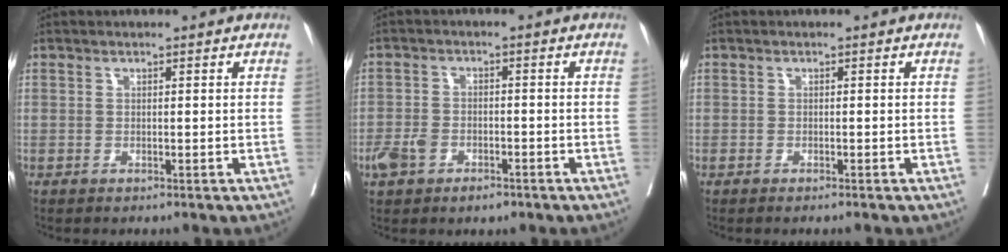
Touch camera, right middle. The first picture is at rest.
{"total": 5.1, "force": [-2.7, 3.1, 3.1], "torque": [-0.064, 0.007, -0.039]}
{"total": 1.1, "force": [-1.0, 0.2, 0.5], "torque": [-0.010, -0.003, -0.013]}